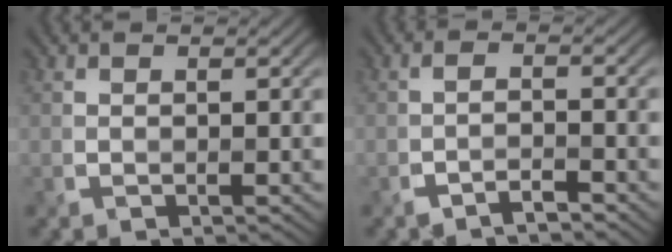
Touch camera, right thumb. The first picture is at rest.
{"total": 2.3, "force": [-1.9, 0.3, 1.2], "torque": [-0.023, 0.005, -0.045]}